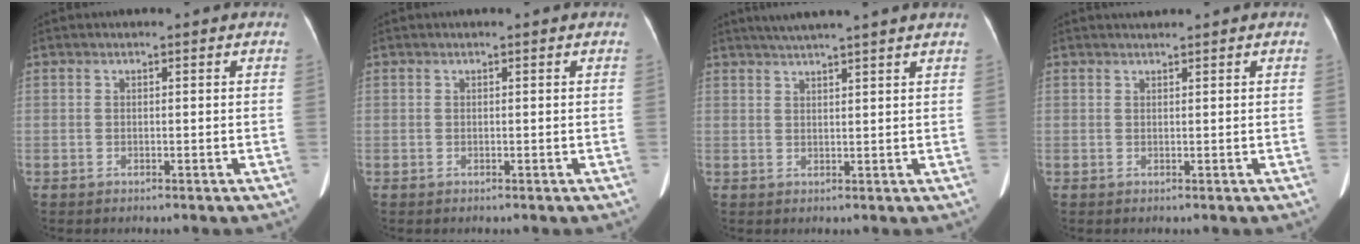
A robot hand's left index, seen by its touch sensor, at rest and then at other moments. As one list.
[{"total": 0.0}, {"total": 8.4, "force": [7.3, -1.0, 4.2], "torque": [-0.065, 0.029, 0.092]}, {"total": 1.0, "force": [1.0, -0.2, 0.0], "torque": [-0.006, 0.008, 0.023]}]